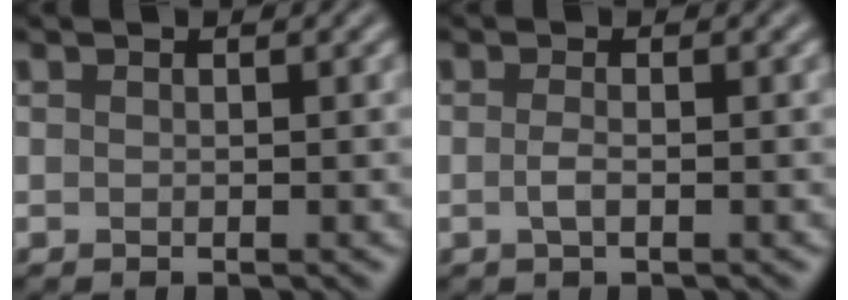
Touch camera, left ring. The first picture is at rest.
{"total": 1.2, "force": [-0.3, 0.4, 1.1], "torque": [-0.024, 0.000, -0.009]}